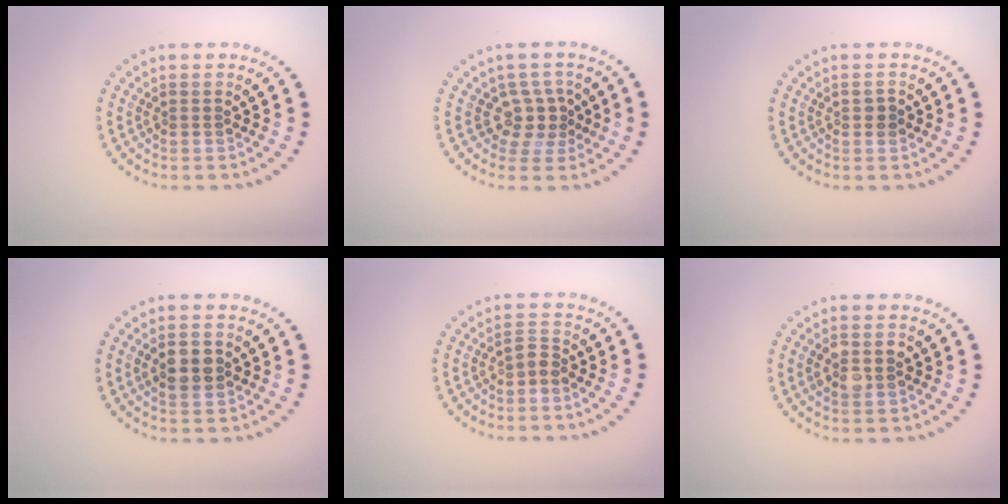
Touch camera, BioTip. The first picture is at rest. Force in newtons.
{"total": 2.8, "press": 2.0, "slide": 2.0}
{"total": 1.0, "press": 1.0, "slide": 0.1}
{"total": 3.0, "press": 3.0, "slide": 0.2}
{"total": 1.5, "press": 1.3, "slide": 0.8}
{"total": 2.7, "press": 2.7, "slide": 0.2}